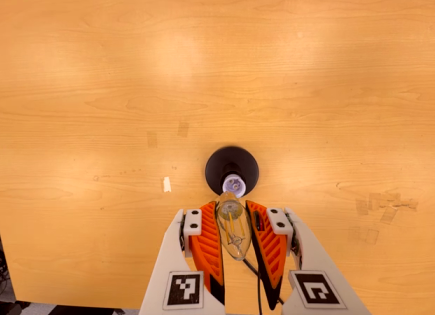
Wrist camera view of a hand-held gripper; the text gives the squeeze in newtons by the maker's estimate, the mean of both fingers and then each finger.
{"total": 18.9, "left": 20.5, "right": 17.4}